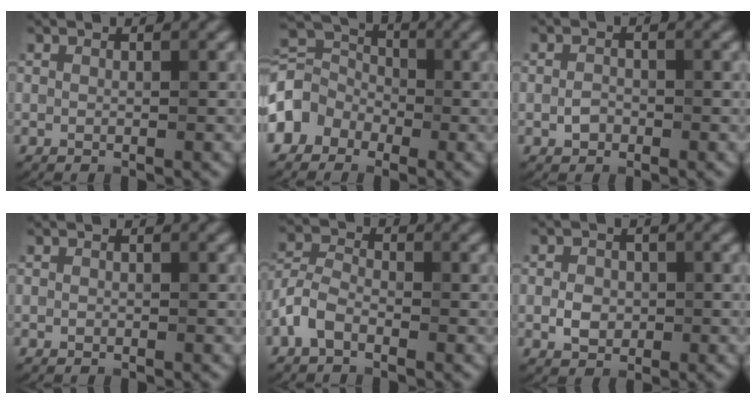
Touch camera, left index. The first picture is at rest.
{"total": 4.6, "force": [-2.0, 3.7, 1.9], "torque": [-0.032, 0.017, -0.058]}
{"total": 1.3, "force": [-0.5, 1.0, 0.7], "torque": [-0.012, 0.000, -0.012]}
{"total": 0.0}
{"total": 3.0, "force": [-1.7, 1.7, 1.8], "torque": [-0.036, 0.008, -0.047]}
{"total": 2.3, "force": [-0.4, 1.9, 1.3], "torque": [-0.020, -0.001, -0.011]}